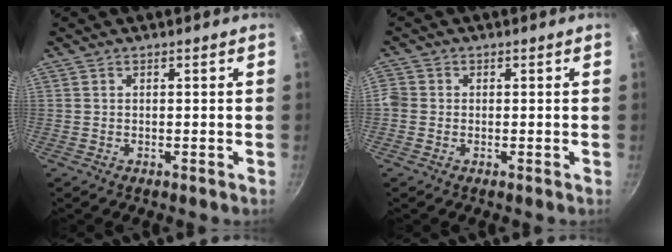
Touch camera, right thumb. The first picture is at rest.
{"total": 2.8, "force": [-0.3, 2.5, 1.2], "torque": [-0.021, 0.004, -0.010]}